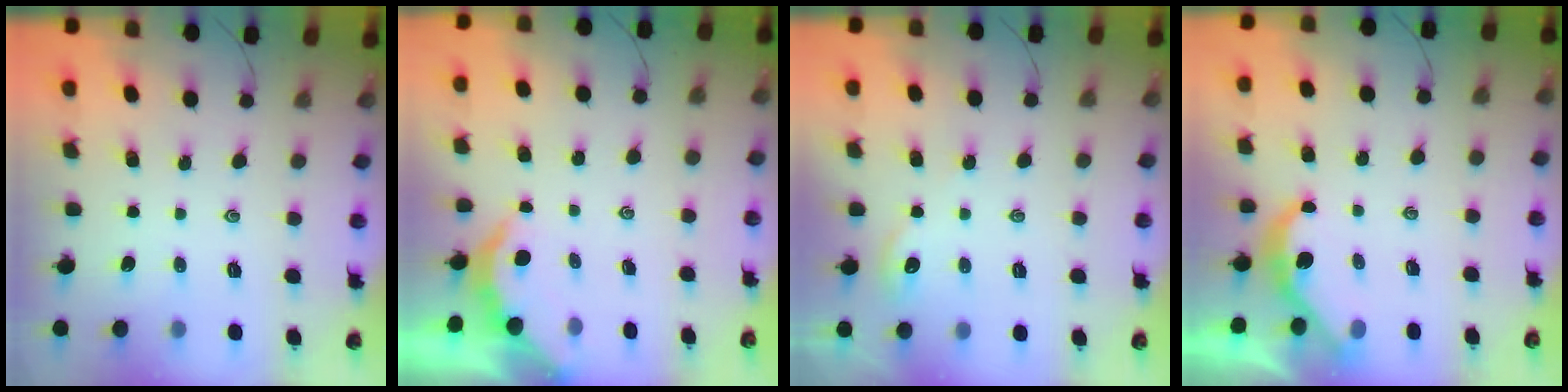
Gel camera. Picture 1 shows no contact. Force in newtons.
{"total": 2.3, "press": 2.3, "slide": 0.2}
{"total": 2.2, "press": 2.2, "slide": 0.4}
{"total": 5.7, "press": 5.7, "slide": 0.2}